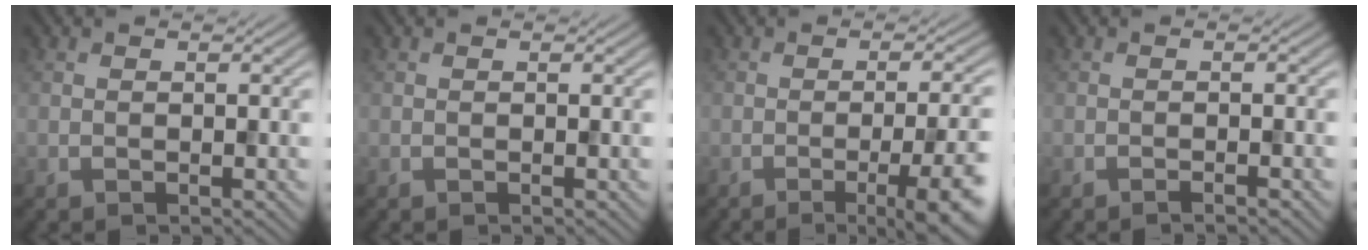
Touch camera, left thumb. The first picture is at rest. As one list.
[{"total": 0.0}, {"total": 9.7, "force": [-3.4, 2.4, 8.8], "torque": [-0.112, -0.006, -0.047]}, {"total": 1.1, "force": [-0.8, 0.0, 0.8], "torque": [-0.011, 0.003, -0.018]}]